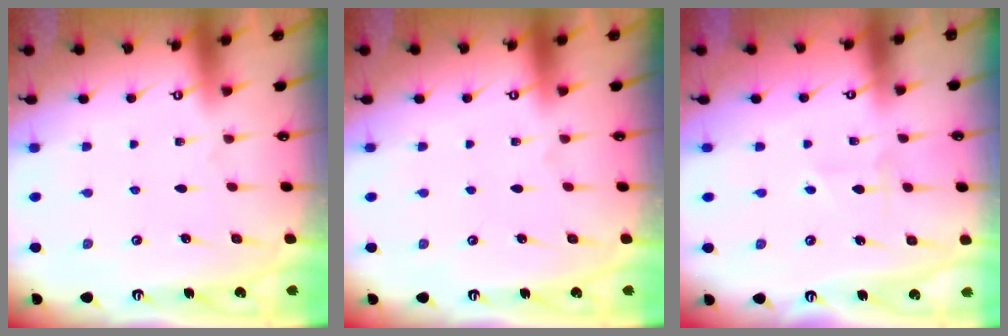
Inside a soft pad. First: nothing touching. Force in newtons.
{"total": 0.0}
{"total": 1.6, "press": 1.5, "slide": 0.7}